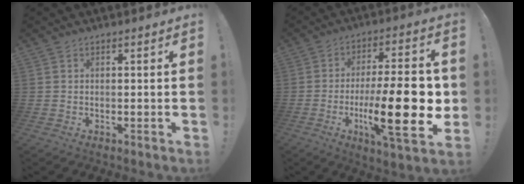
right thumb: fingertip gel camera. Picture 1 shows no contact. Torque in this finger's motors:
{"motor_torque": [2.41, 1.98, 0.55, -0.25, 0.13]}